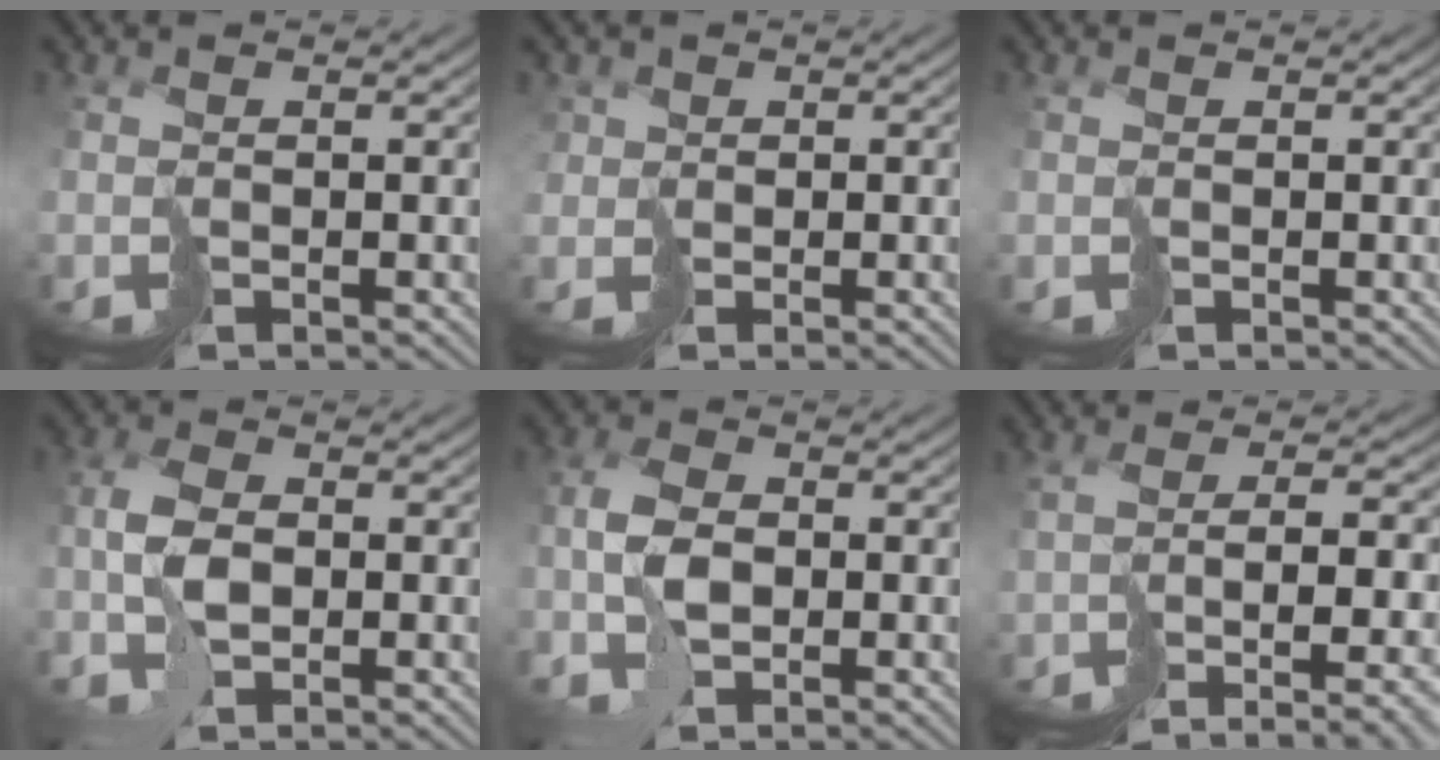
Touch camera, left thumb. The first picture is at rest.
{"total": 1.9, "force": [0.5, 1.9, 0.0], "torque": [-0.007, 0.003, -0.002]}
{"total": 0.0}
{"total": 4.7, "force": [-0.9, 2.4, 3.9], "torque": [-0.088, 0.007, -0.025]}
{"total": 4.7, "force": [-1.1, 2.6, 3.8], "torque": [-0.085, 0.006, -0.030]}
{"total": 10.2, "force": [-4.9, 2.8, 8.5], "torque": [-0.135, -0.023, -0.050]}